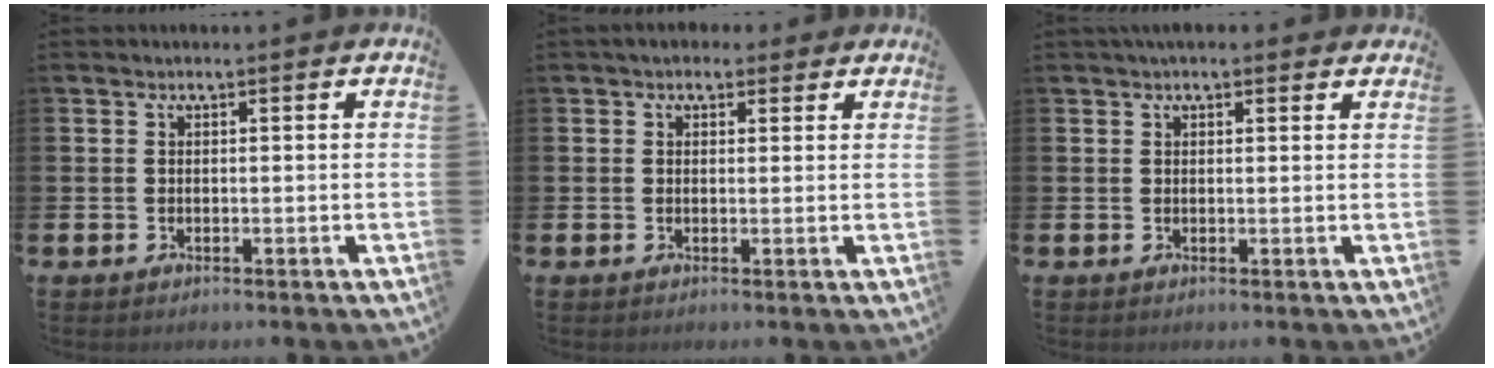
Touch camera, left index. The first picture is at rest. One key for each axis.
{"total": 2.1, "fx": 1.7, "fy": 1.2, "fz": 0.2, "tx": 0.003, "ty": 0.000, "tz": 0.028}
{"total": 2.0, "fx": 1.8, "fy": 0.7, "fz": 0.4, "tx": 0.003, "ty": -0.004, "tz": 0.029}